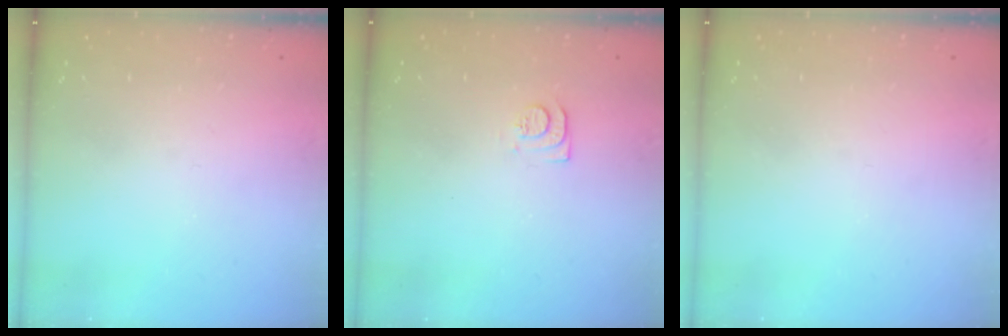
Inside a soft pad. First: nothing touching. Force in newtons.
{"total": 8.2, "press": 8.2, "slide": 0.9}
{"total": 0.0}